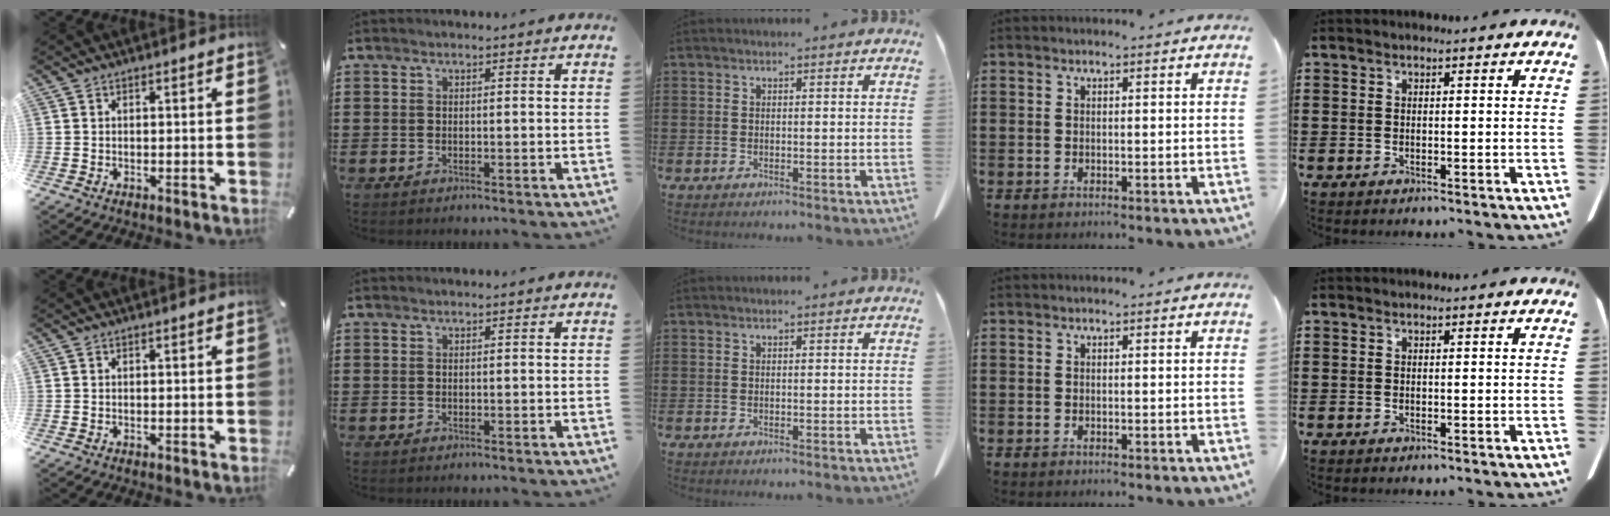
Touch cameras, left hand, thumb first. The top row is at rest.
{}